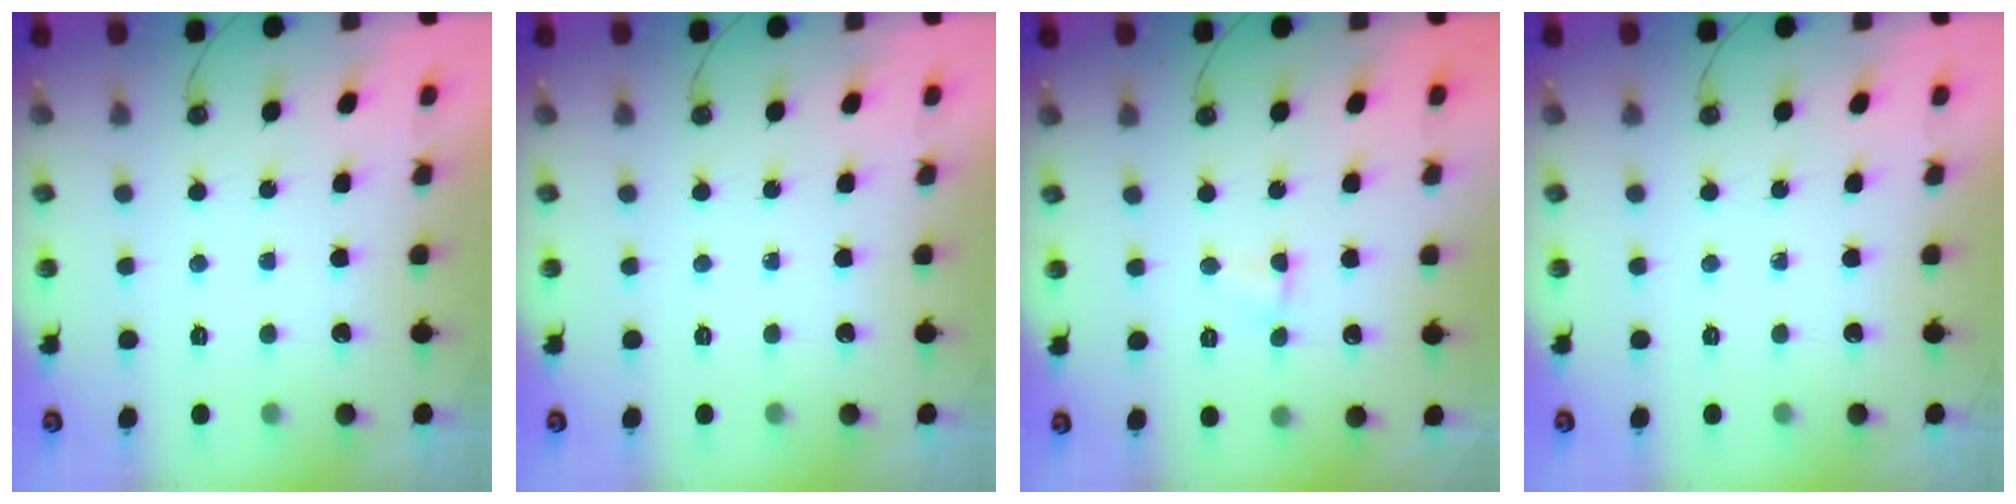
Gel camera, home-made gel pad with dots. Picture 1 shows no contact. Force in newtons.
{"total": 0.0}
{"total": 1.4, "press": 1.4, "slide": 0.4}
{"total": 0.0}